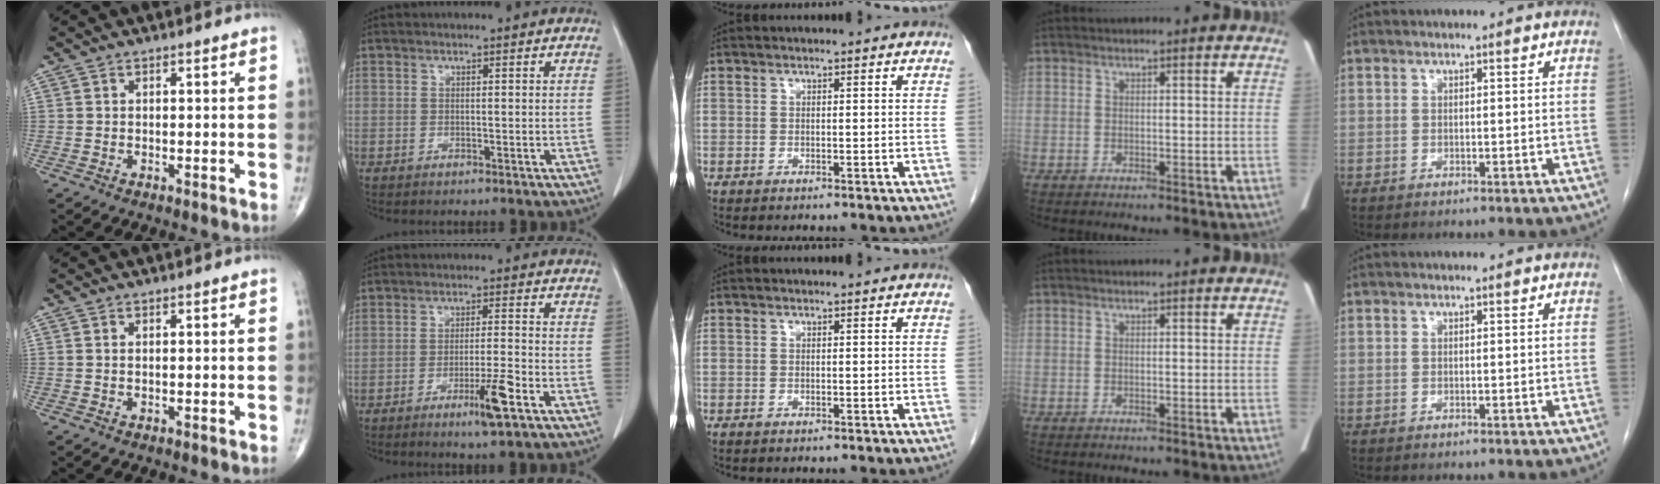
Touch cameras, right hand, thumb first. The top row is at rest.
{"index": {"total": 6.1, "force": [-3.1, 0.0, 5.2], "torque": [-0.086, -0.009, -0.052]}}